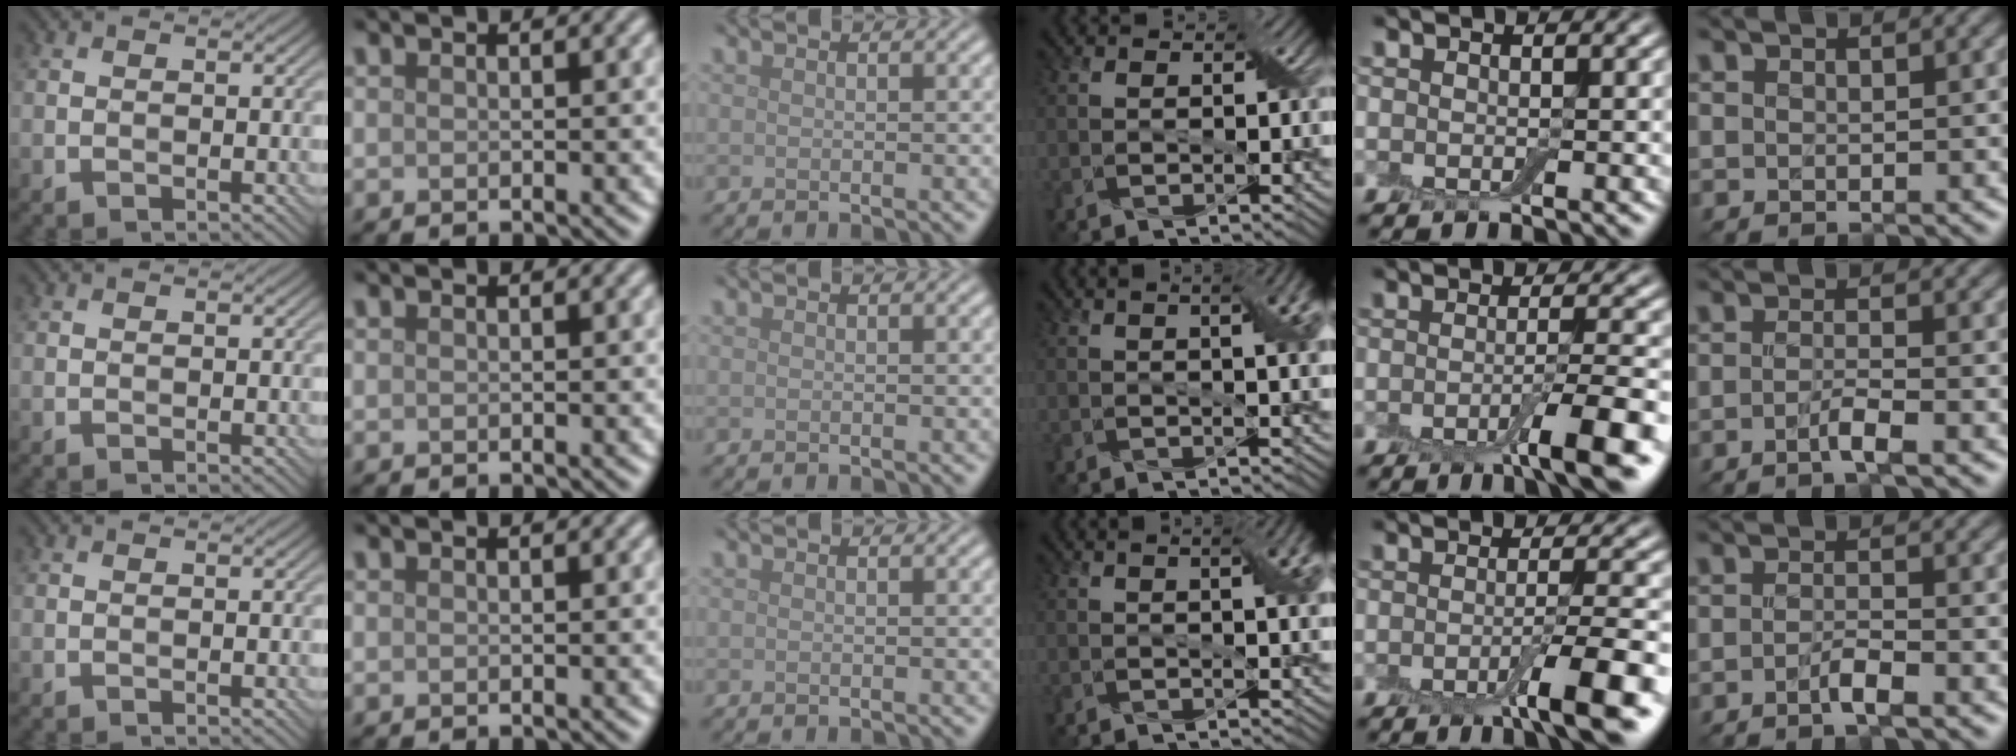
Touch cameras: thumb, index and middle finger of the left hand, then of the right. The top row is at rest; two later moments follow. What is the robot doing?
{"motion": "wrap", "object": "cling film"}